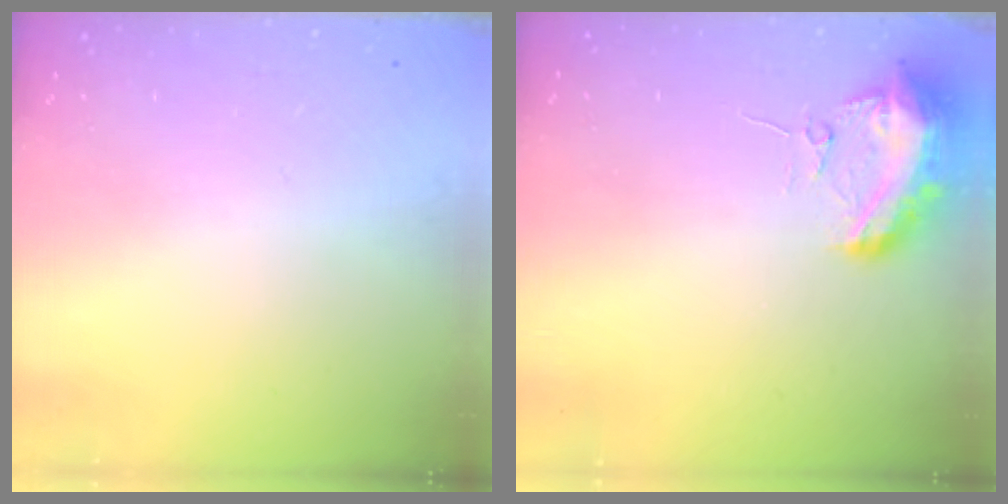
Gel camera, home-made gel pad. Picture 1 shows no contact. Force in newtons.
{"total": 10.0, "press": 10.0, "slide": 0.8}